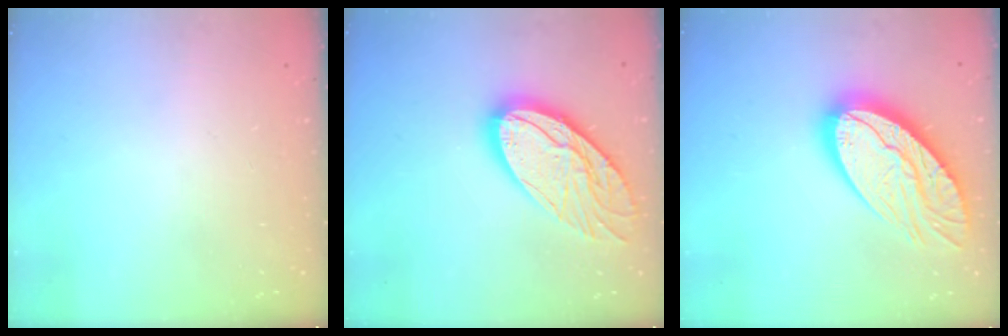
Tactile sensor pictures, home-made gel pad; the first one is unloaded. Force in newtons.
{"total": 19.1, "press": 19.0, "slide": 1.8}
{"total": 22.5, "press": 22.4, "slide": 1.7}